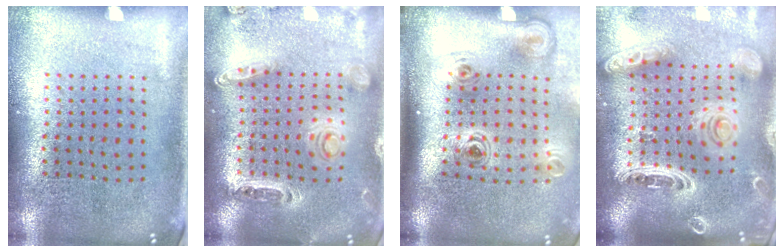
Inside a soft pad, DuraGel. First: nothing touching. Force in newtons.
{"total": 1.3, "press": 1.3, "slide": 0.2}
{"total": 2.2, "press": 1.5, "slide": 1.7}
{"total": 2.6, "press": 2.3, "slide": 1.1}